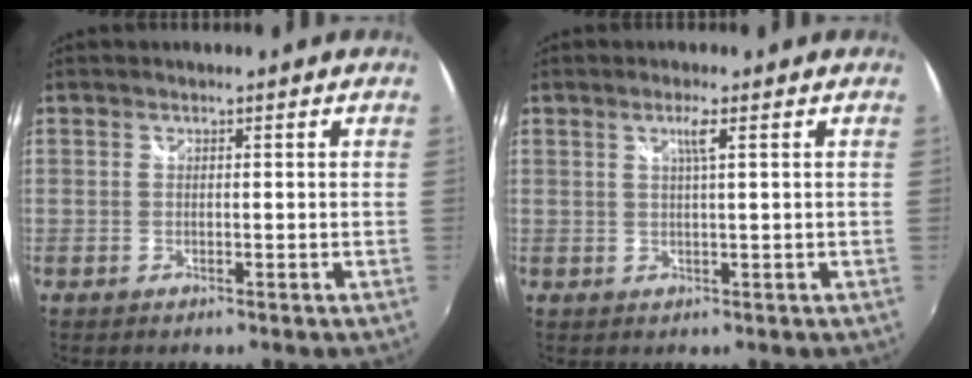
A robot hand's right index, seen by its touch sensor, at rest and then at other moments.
{"total": 2.1, "force": [0.9, -0.4, 1.9], "torque": [-0.036, -0.002, 0.016]}